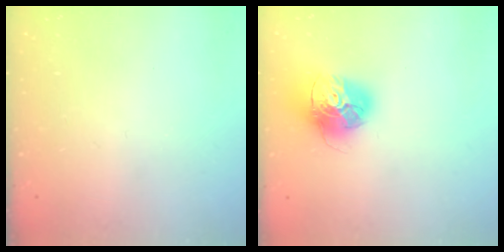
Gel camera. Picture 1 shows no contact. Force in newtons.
{"total": 16.0, "press": 16.0, "slide": 1.7}